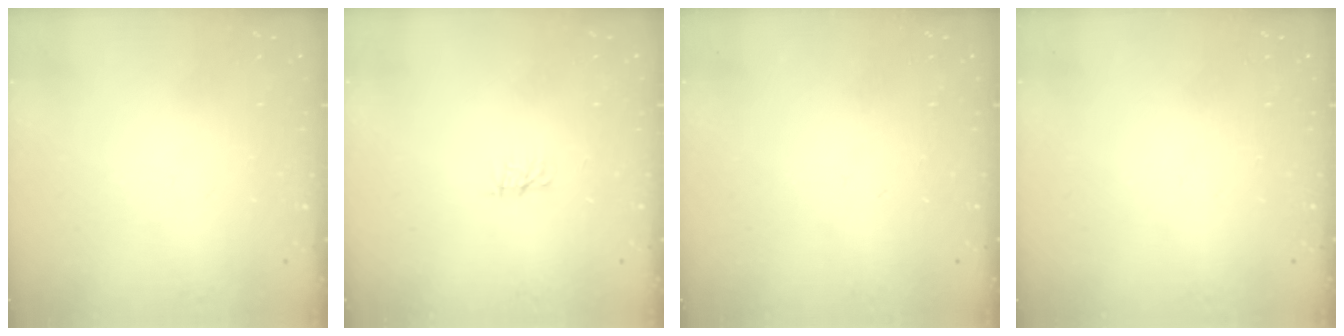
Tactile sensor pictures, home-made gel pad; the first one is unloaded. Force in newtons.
{"total": 0.0}
{"total": 0.0}
{"total": 0.0}